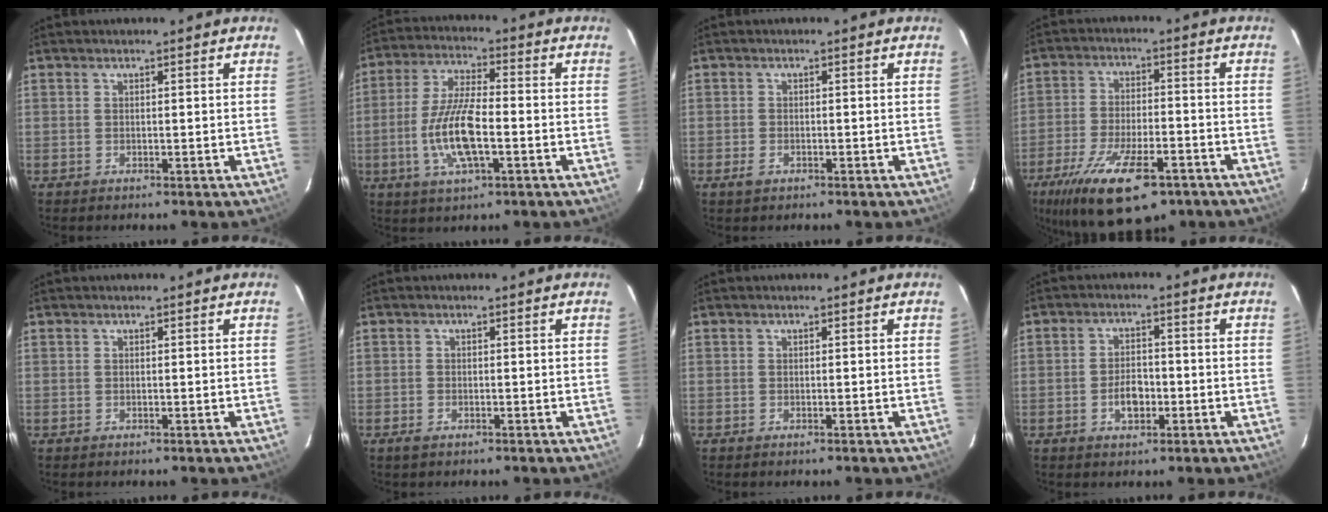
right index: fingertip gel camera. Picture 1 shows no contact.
{"total": 11.8, "force": [-3.1, 3.3, 10.9], "torque": [-0.223, -0.003, -0.061]}
{"total": 1.9, "force": [-1.1, 1.2, 1.0], "torque": [-0.020, -0.002, -0.019]}
{"total": 18.9, "force": [-11.8, 7.1, 13.0], "torque": [-0.253, -0.041, -0.188]}
{"total": 0.0}
{"total": 1.5, "force": [-1.0, 0.8, 0.7], "torque": [-0.014, -0.003, -0.019]}
{"total": 0.0}
{"total": 4.8, "force": [-1.7, 2.9, 3.5], "torque": [-0.067, 0.006, -0.024]}